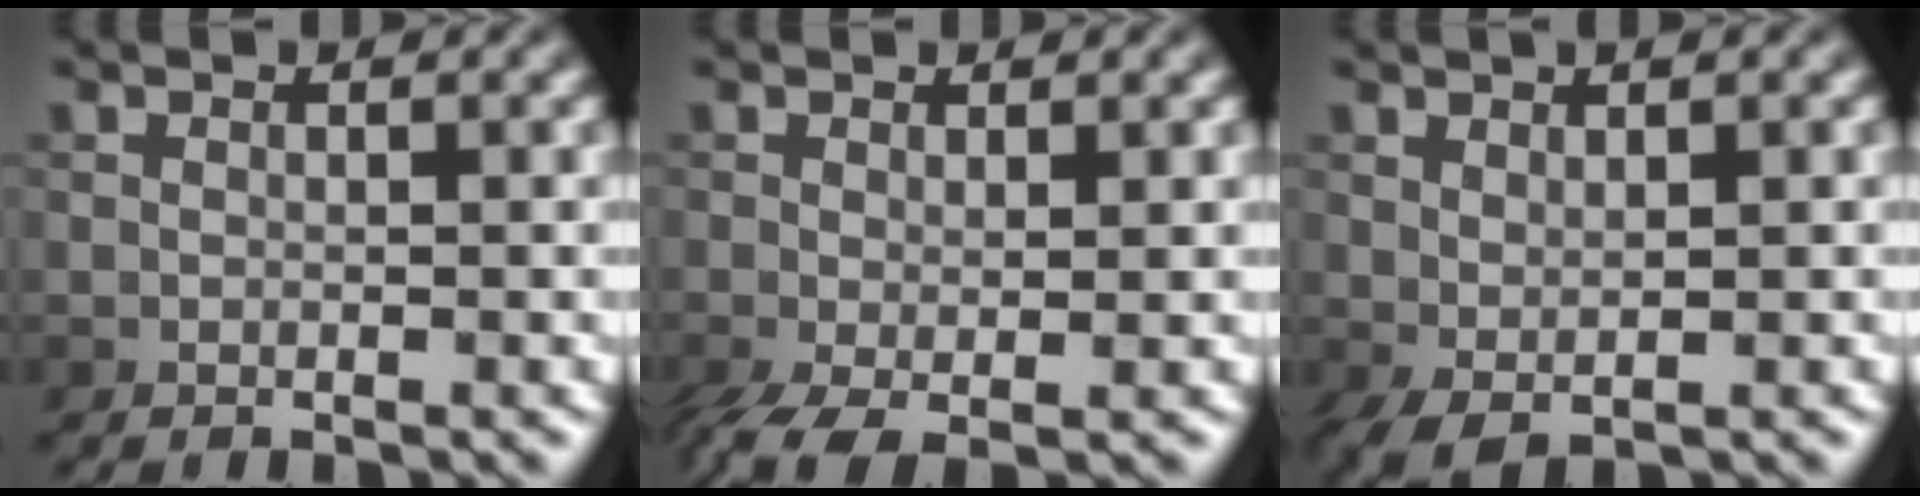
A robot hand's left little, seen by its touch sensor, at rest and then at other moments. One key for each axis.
{"total": 3.4, "fx": -1.0, "fy": 1.6, "fz": 2.8, "tx": -0.065, "ty": -0.012, "tz": -0.020}
{"total": 2.5, "fx": 0.6, "fy": 1.1, "fz": 2.2, "tx": -0.046, "ty": 0.003, "tz": 0.014}